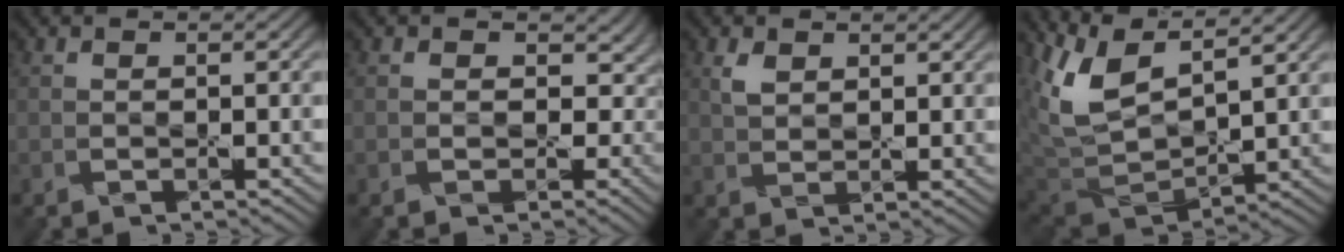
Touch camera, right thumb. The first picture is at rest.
{"total": 5.8, "force": [-0.2, 4.6, 3.5], "torque": [-0.034, -0.003, -0.007]}
{"total": 2.8, "force": [1.6, 1.7, 1.6], "torque": [-0.039, -0.001, 0.033]}
{"total": 10.9, "force": [5.9, 4.6, 7.9], "torque": [-0.198, 0.002, 0.120]}